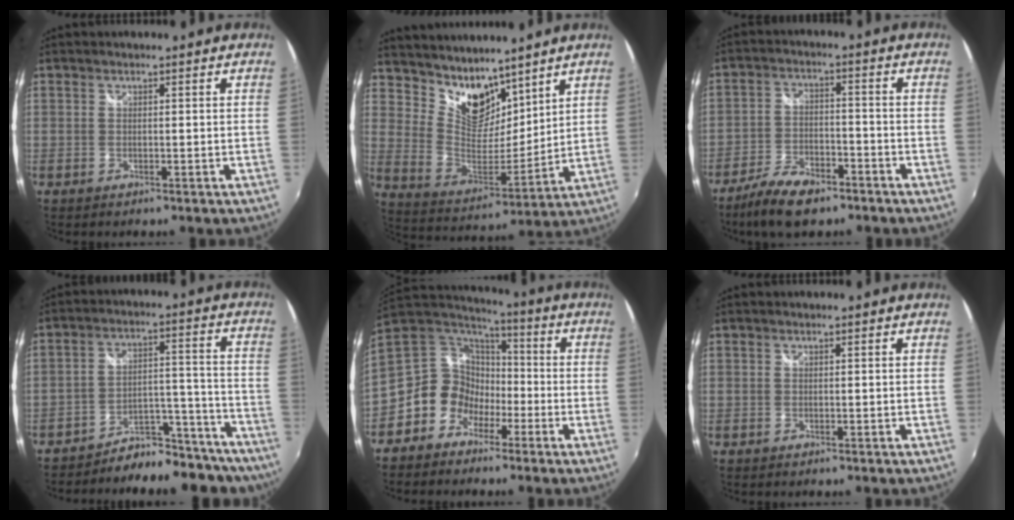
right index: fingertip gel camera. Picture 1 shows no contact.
{"total": 12.5, "force": [9.9, 6.4, 4.5], "torque": [-0.087, -0.003, 0.193]}
{"total": 10.6, "force": [-7.8, 4.2, 5.8], "torque": [-0.140, -0.011, -0.139]}
{"total": 16.2, "force": [-14.6, 5.8, 3.6], "torque": [-0.038, 0.054, -0.188]}
{"total": 12.1, "force": [-4.9, 10.5, 3.5], "torque": [-0.087, 0.031, -0.104]}
{"total": 0.0}